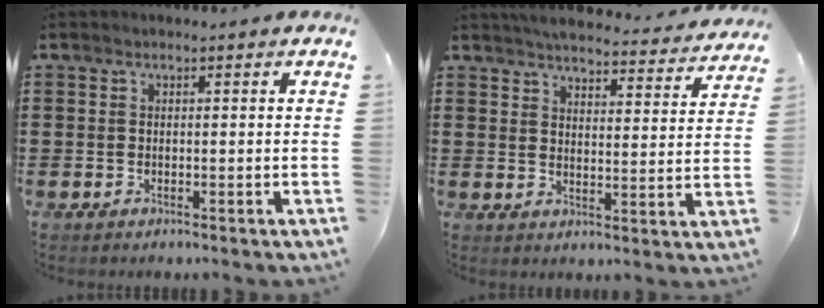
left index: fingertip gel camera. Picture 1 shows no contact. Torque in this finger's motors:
{"motor_torque": [-0.65, -1.49, -0.04, -0.05]}